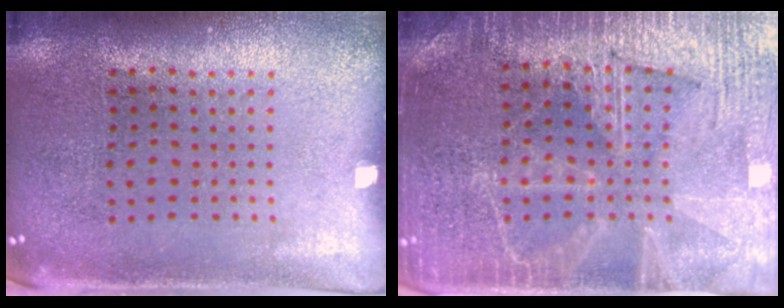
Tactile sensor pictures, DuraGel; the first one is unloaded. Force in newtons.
{"total": 3.8, "press": 3.7, "slide": 1.0}